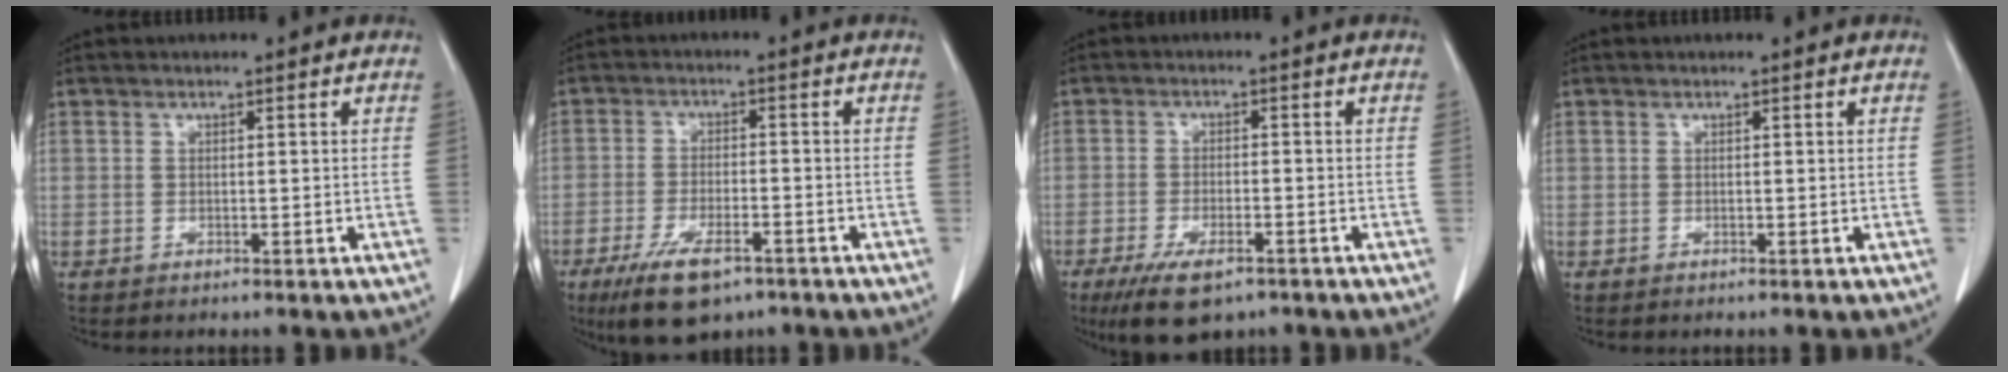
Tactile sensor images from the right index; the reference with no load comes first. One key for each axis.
{"total": 9.2, "fx": -5.8, "fy": 3.1, "fz": 6.4, "tx": -0.122, "ty": -0.015, "tz": -0.093}
{"total": 7.9, "fx": -5.2, "fy": 2.8, "fz": 5.3, "tx": -0.097, "ty": -0.014, "tz": -0.082}
{"total": 0.0}